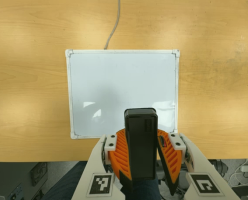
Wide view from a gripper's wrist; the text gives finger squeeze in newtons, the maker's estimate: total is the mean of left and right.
{"total": 9.8, "left": 10.0, "right": 9.6}